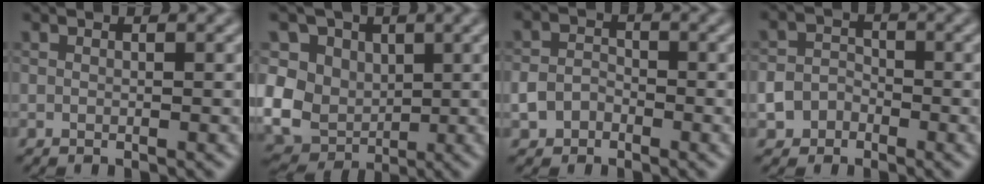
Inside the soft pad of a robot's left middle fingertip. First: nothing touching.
{"total": 12.6, "force": [2.8, 10.6, 6.3], "torque": [-0.119, 0.031, 0.020]}
{"total": 2.4, "force": [-1.1, 1.8, 1.0], "torque": [-0.018, 0.003, -0.027]}
{"total": 3.5, "force": [-1.9, 2.8, 1.0], "torque": [0.009, -0.002, -0.038]}